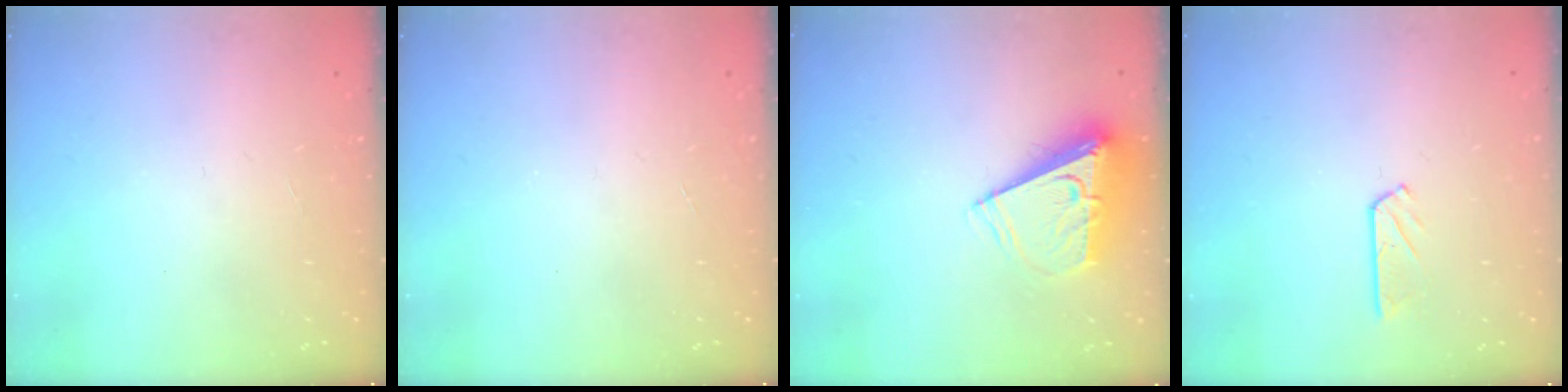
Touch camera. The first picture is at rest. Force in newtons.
{"total": 0.0}
{"total": 8.2, "press": 8.2, "slide": 1.0}
{"total": 3.4, "press": 3.4, "slide": 0.4}